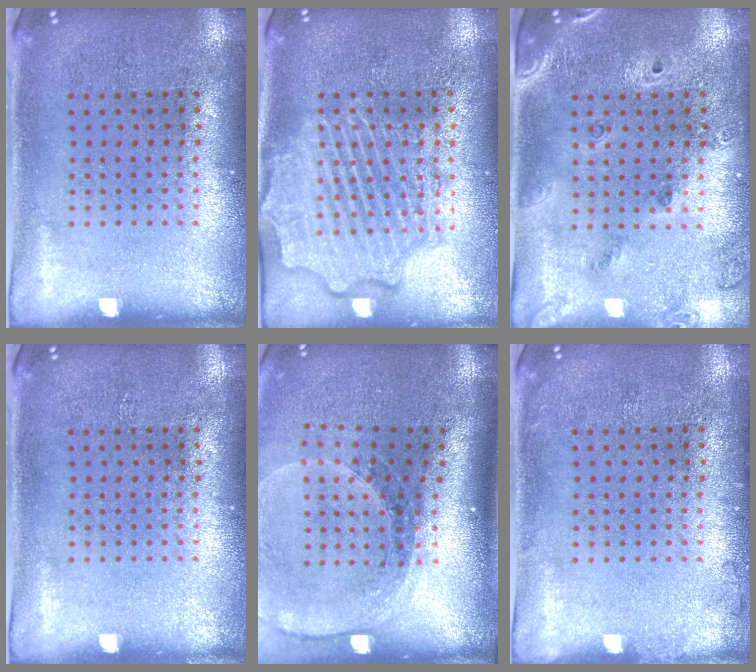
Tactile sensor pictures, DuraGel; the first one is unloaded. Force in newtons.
{"total": 4.3, "press": 4.3, "slide": 0.5}
{"total": 1.5, "press": 1.4, "slide": 0.7}
{"total": 0.0}
{"total": 1.8, "press": 1.6, "slide": 0.7}
{"total": 0.6, "press": 0.6, "slide": 0.2}